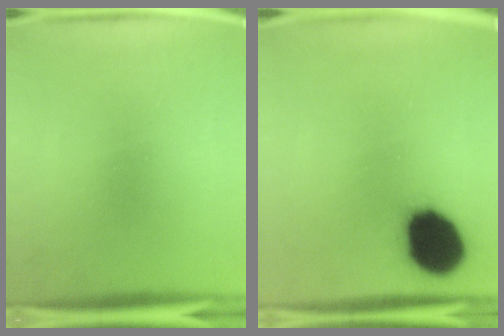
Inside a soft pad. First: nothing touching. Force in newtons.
{"total": 17.6}